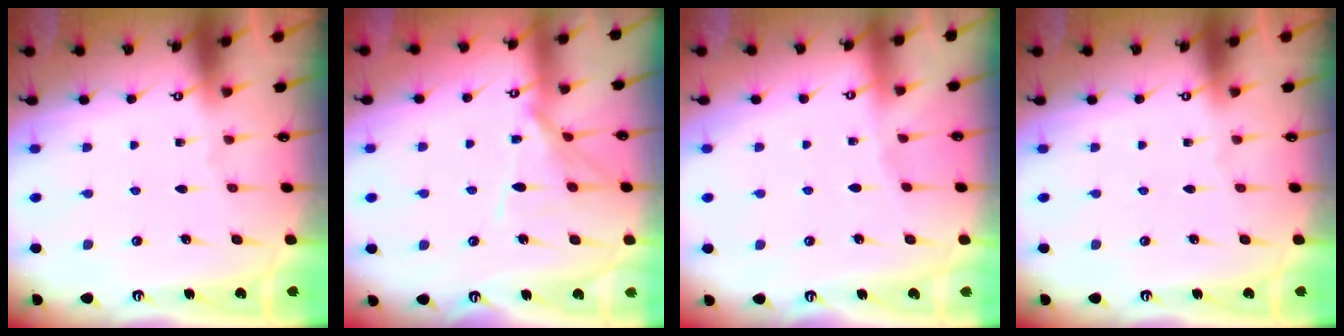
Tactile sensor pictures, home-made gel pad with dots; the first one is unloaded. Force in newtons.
{"total": 11.3, "press": 11.3, "slide": 0.9}
{"total": 2.4, "press": 2.3, "slide": 0.5}
{"total": 0.0}